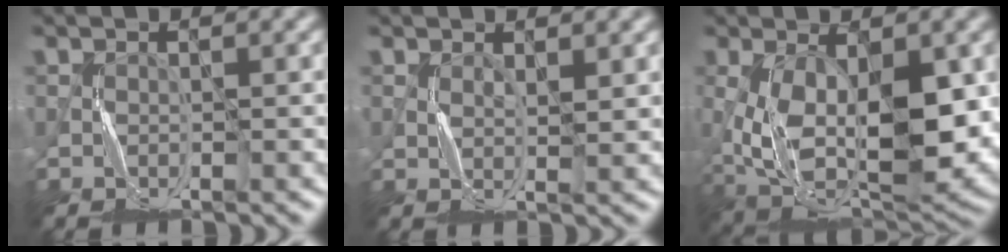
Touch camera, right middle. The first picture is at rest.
{"total": 1.2, "force": [0.8, 0.2, 0.9], "torque": [-0.020, -0.002, 0.016]}
{"total": 11.1, "force": [-0.7, 5.4, 9.7], "torque": [-0.183, -0.011, -0.009]}